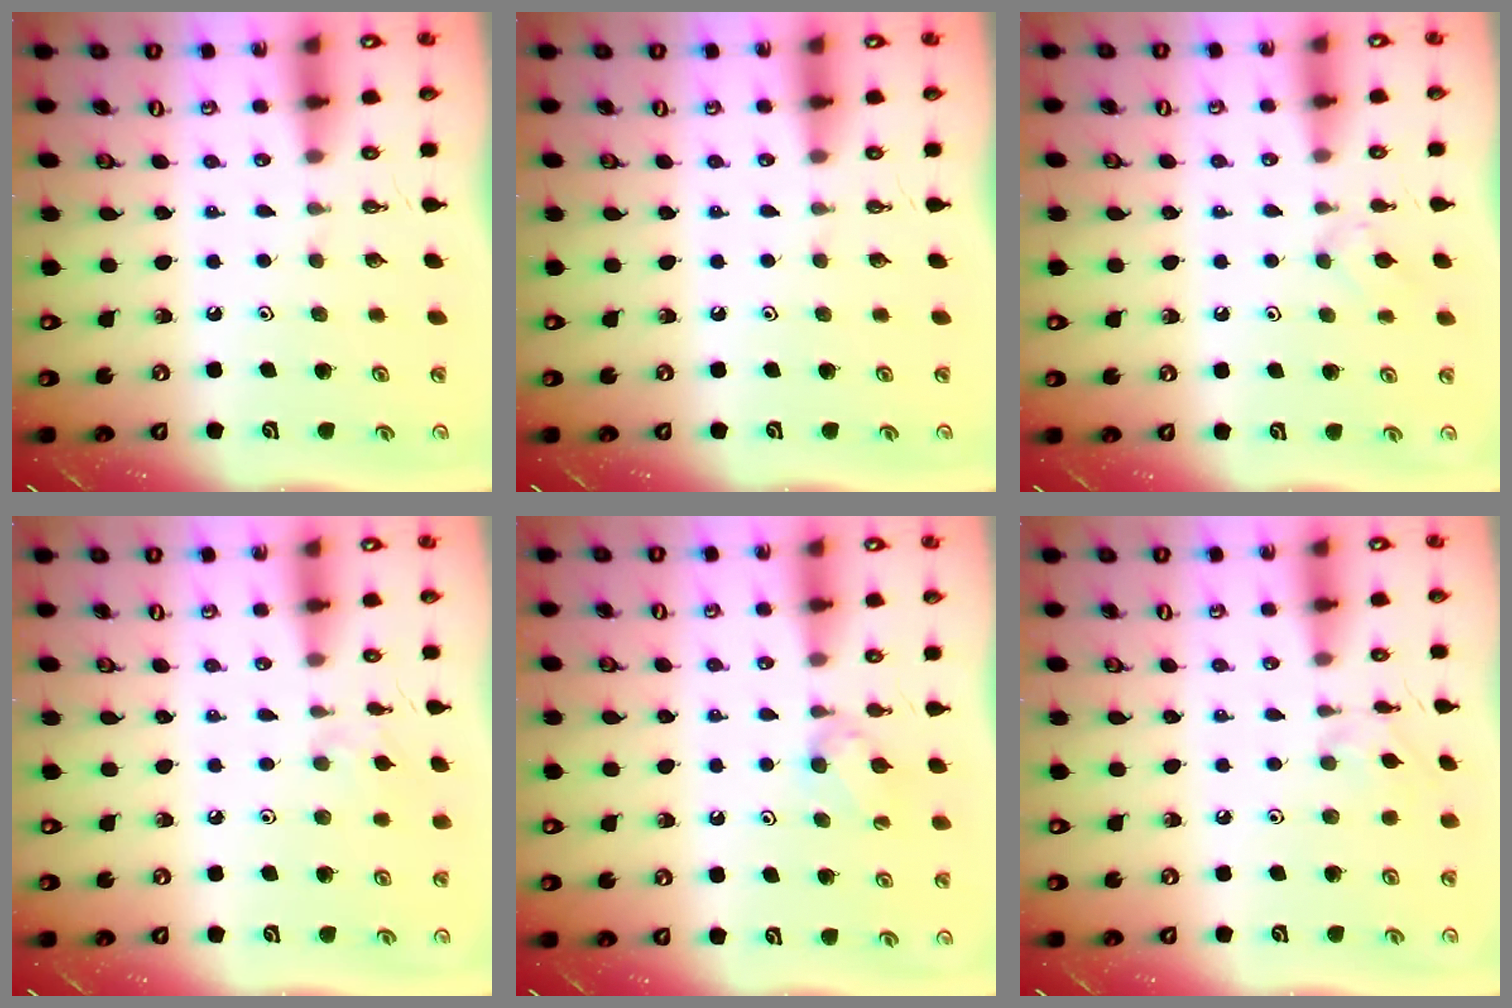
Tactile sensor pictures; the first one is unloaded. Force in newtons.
{"total": 0.0}
{"total": 2.2, "press": 2.1, "slide": 0.6}
{"total": 1.9, "press": 1.9, "slide": 0.4}
{"total": 4.8, "press": 4.7, "slide": 0.8}
{"total": 1.6, "press": 1.5, "slide": 0.4}